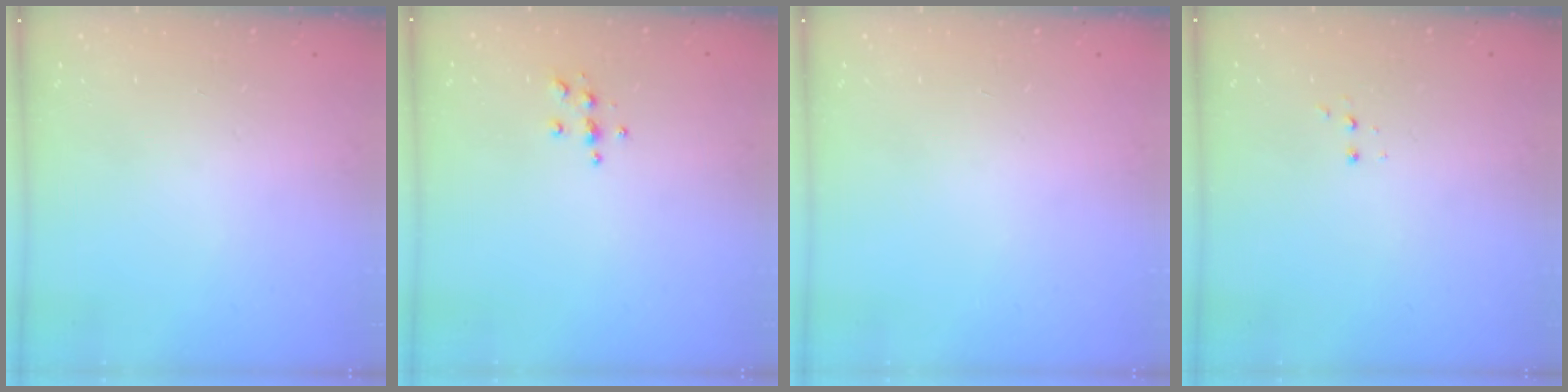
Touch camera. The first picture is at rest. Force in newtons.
{"total": 3.9, "press": 3.9, "slide": 0.5}
{"total": 0.0}
{"total": 2.8, "press": 2.8, "slide": 0.5}